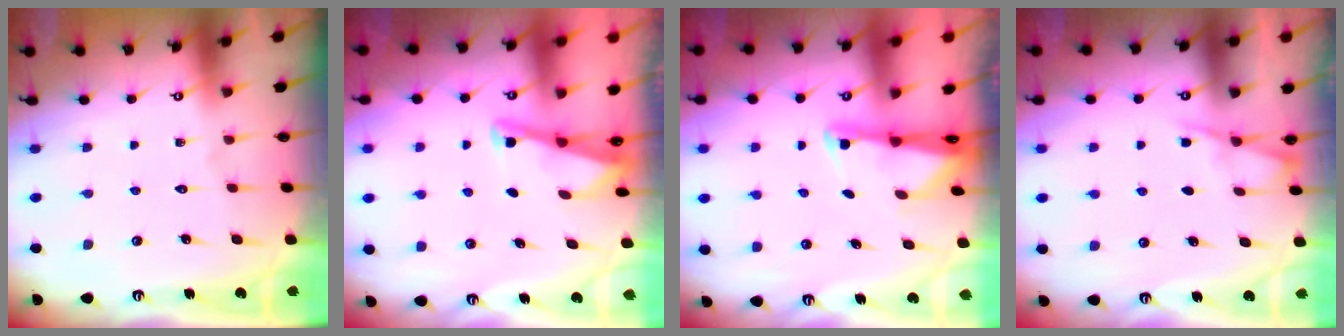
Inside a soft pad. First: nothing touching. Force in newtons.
{"total": 3.0, "press": 3.0, "slide": 0.3}
{"total": 1.9, "press": 1.9, "slide": 0.4}
{"total": 2.2, "press": 2.1, "slide": 0.4}